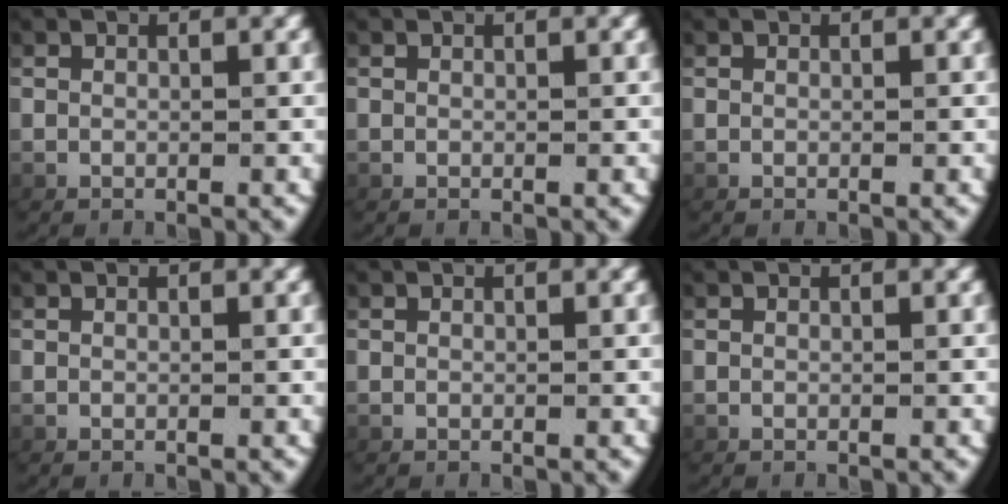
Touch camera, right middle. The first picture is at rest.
{"total": 0.0}
{"total": 0.0}
{"total": 0.0}
{"total": 0.0}
{"total": 0.0}